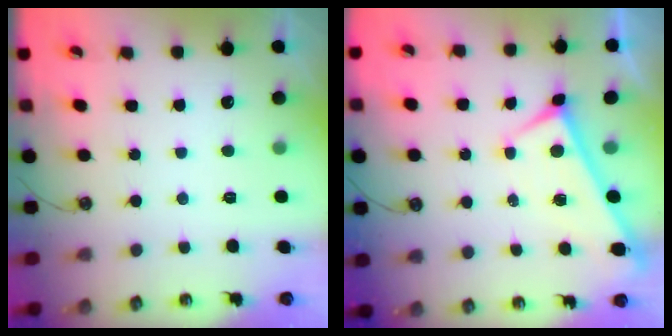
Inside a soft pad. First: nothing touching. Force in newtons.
{"total": 0.0}